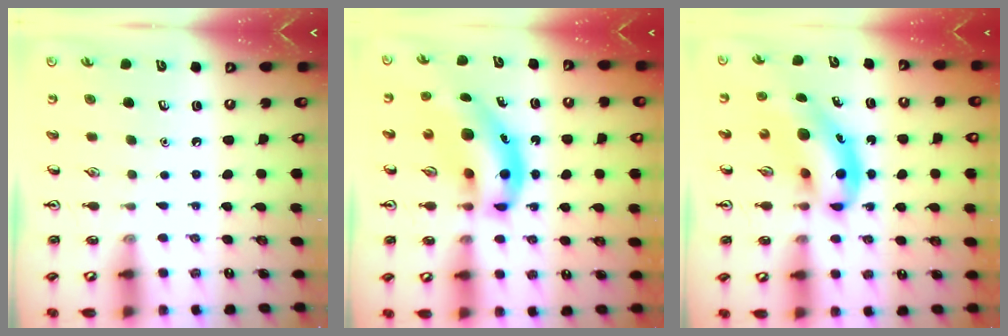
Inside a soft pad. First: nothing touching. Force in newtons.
{"total": 13.7, "press": 13.1, "slide": 4.0}
{"total": 10.6, "press": 10.2, "slide": 2.9}